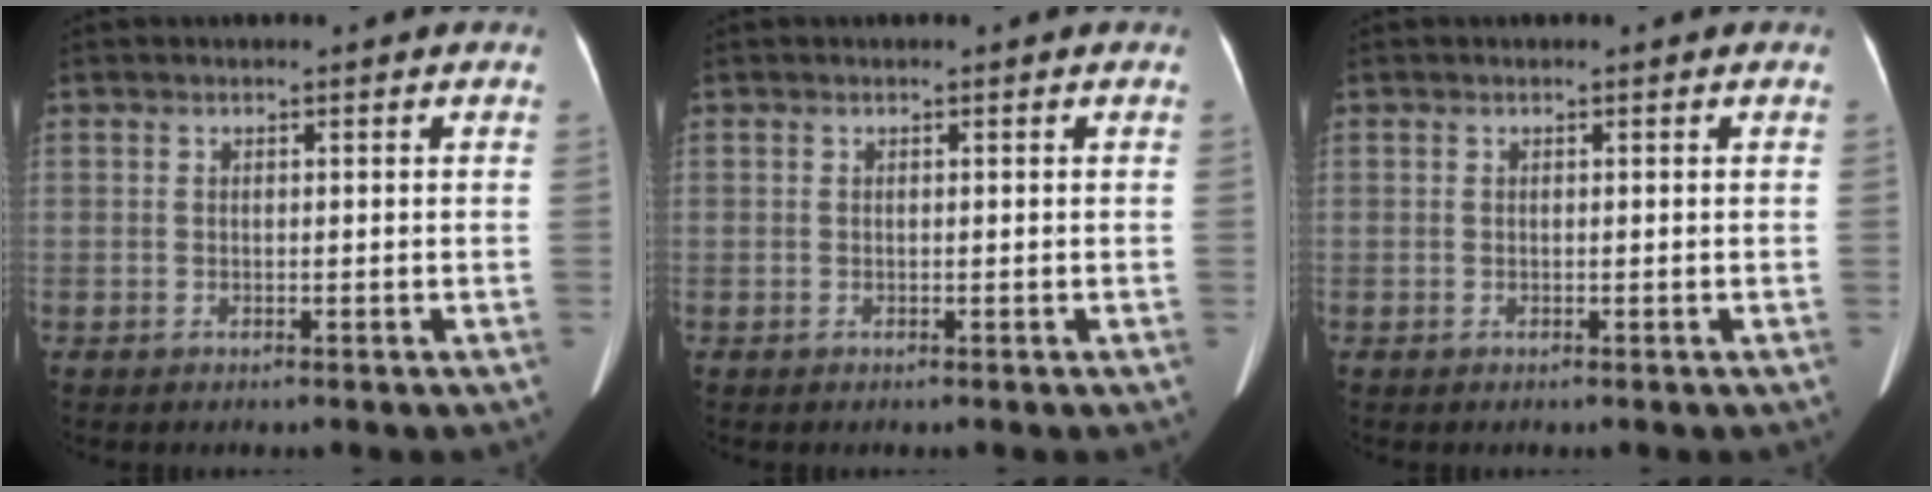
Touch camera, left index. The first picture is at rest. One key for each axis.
{"total": 0.0}
{"total": 0.0}